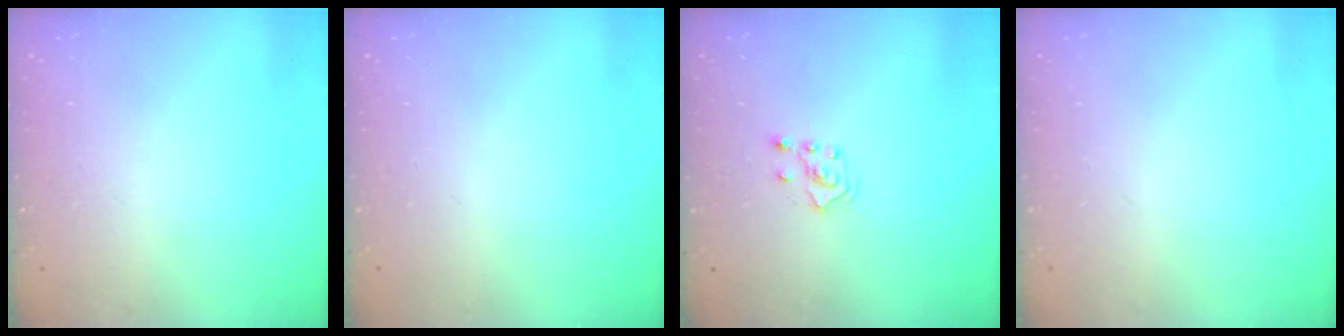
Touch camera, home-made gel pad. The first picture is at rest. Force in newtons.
{"total": 0.0}
{"total": 3.5, "press": 3.4, "slide": 0.8}
{"total": 0.0}